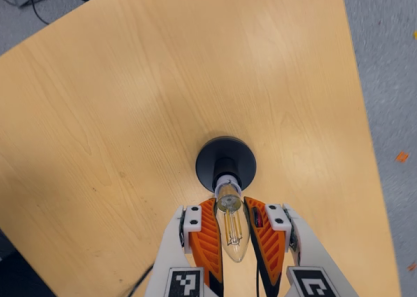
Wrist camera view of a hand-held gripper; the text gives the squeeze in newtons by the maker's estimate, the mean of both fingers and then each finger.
{"total": 18.9, "left": 19.1, "right": 18.8}